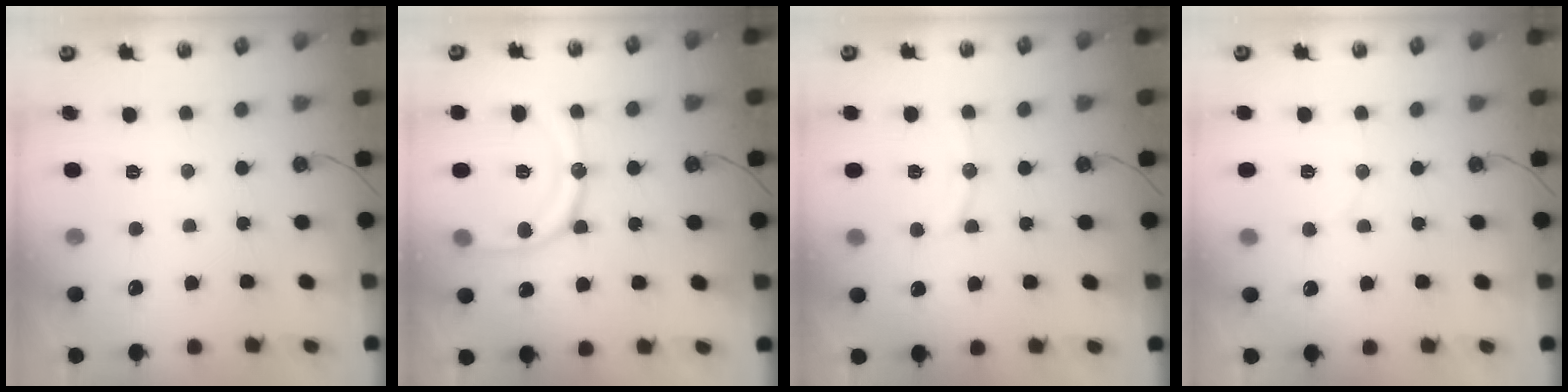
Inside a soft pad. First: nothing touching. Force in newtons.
{"total": 15.7, "press": 15.6, "slide": 1.7}
{"total": 7.9, "press": 7.7, "slide": 1.7}
{"total": 5.3, "press": 5.2, "slide": 1.1}